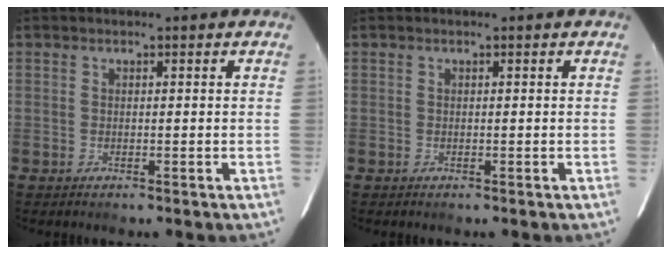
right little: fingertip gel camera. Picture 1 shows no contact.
{"total": 0.0}